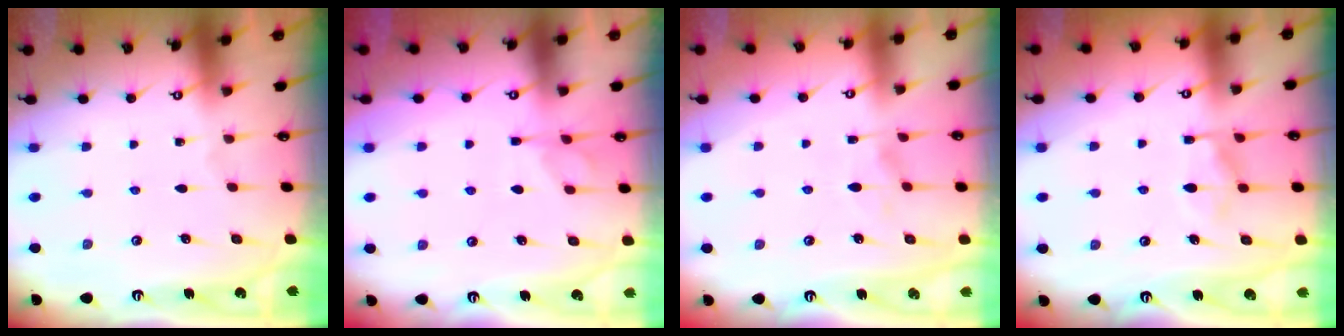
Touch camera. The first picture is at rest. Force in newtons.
{"total": 1.1, "press": 0.4, "slide": 1.0}
{"total": 1.2, "press": 1.0, "slide": 0.7}
{"total": 9.1, "press": 9.0, "slide": 1.0}